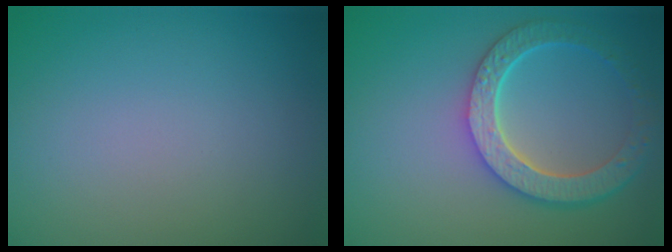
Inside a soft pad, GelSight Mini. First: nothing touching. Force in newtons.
{"total": 6.0, "press": 4.6, "slide": 3.9}